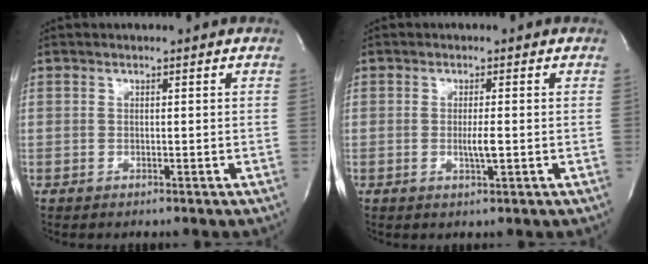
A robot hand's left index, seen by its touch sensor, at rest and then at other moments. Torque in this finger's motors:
{"motor_torque": [0.16, 0.09, 0.02, 0.01]}